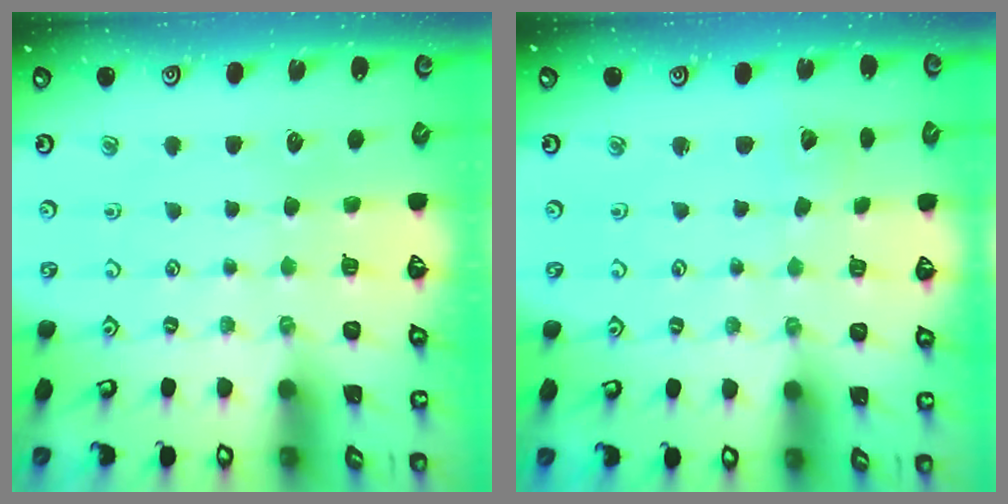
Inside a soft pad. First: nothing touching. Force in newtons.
{"total": 2.5, "press": 2.5, "slide": 0.4}